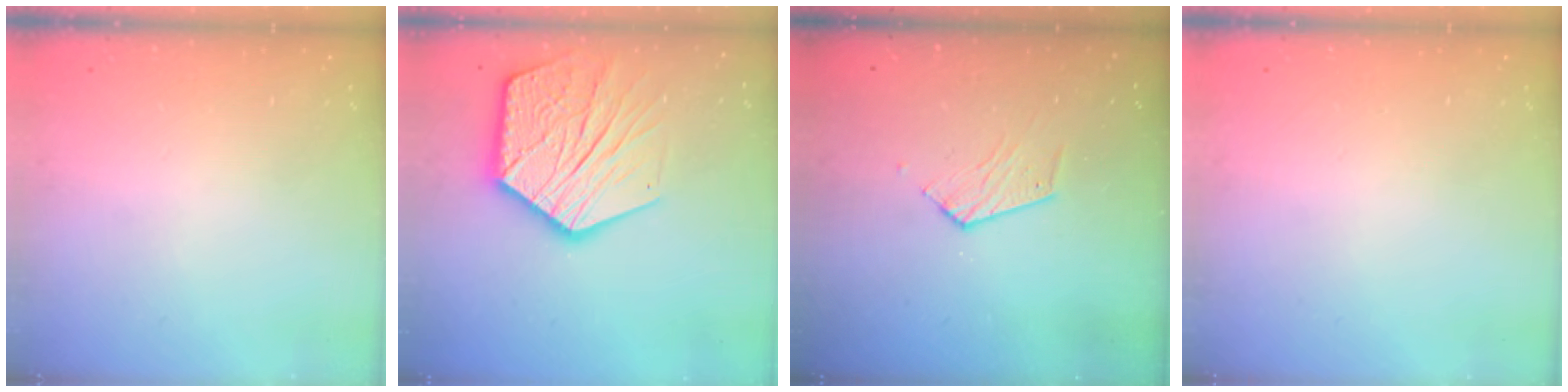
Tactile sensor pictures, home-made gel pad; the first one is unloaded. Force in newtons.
{"total": 20.2, "press": 20.1, "slide": 1.0}
{"total": 5.7, "press": 5.7, "slide": 0.3}
{"total": 0.0}